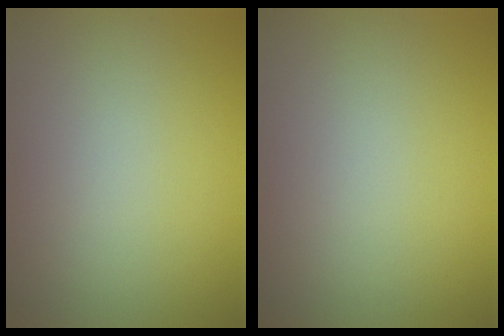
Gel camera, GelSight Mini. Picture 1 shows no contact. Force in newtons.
{"total": 0.0}